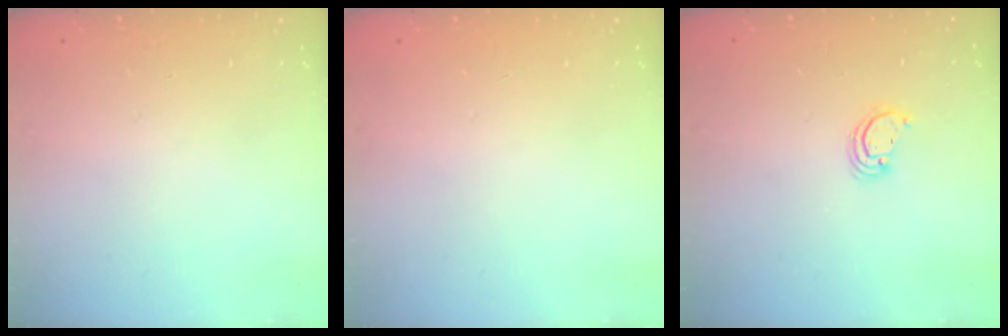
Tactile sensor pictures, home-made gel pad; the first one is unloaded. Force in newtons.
{"total": 0.0}
{"total": 2.8, "press": 2.8, "slide": 0.2}